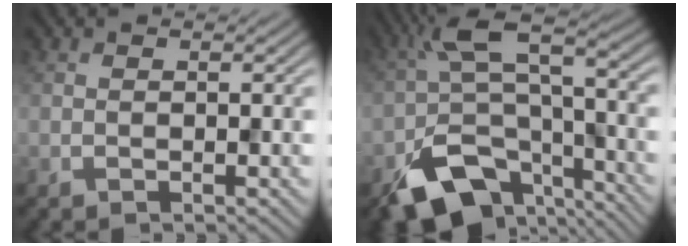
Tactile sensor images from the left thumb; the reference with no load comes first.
{"total": 13.2, "force": [-7.3, 6.6, 8.7], "torque": [-0.168, -0.015, -0.128]}